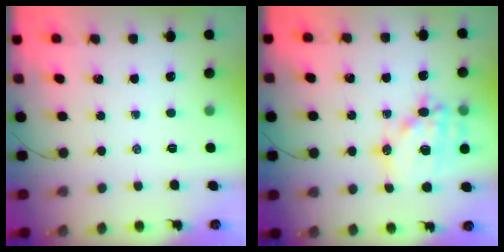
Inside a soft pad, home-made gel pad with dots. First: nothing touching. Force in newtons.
{"total": 17.7, "press": 17.4, "slide": 3.3}